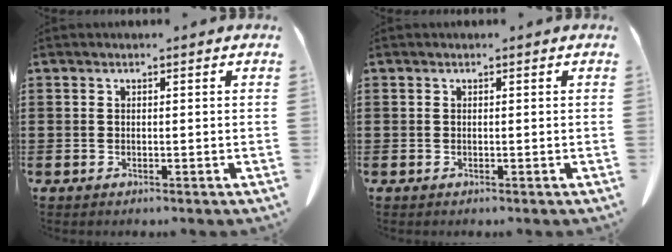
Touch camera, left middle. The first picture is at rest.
{"total": 0.0}